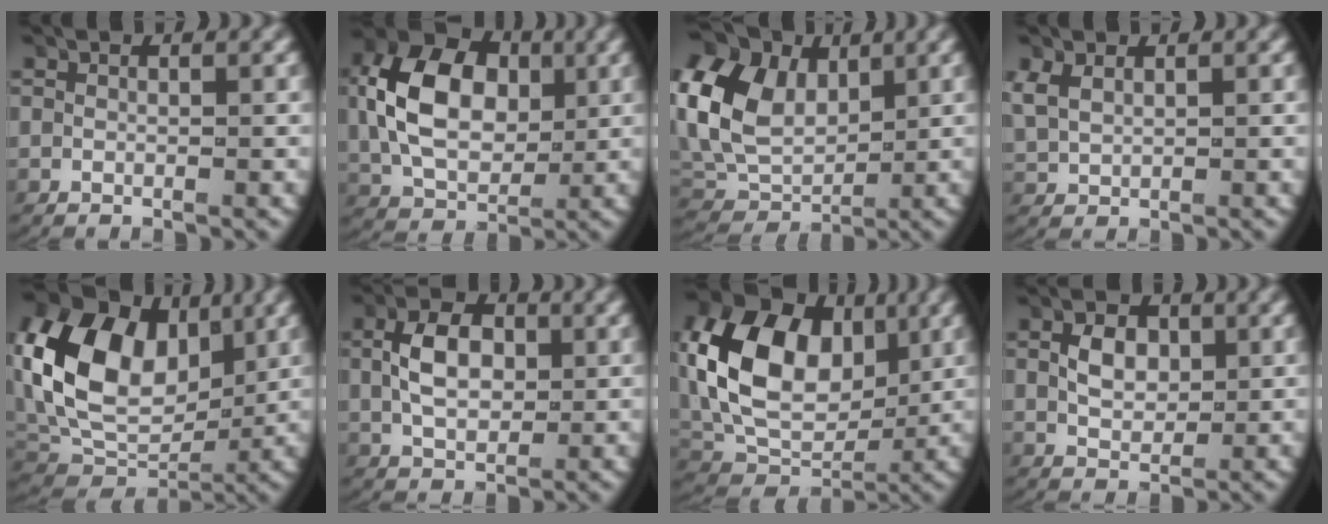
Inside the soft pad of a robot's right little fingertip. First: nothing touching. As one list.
[{"total": 8.9, "force": [1.2, 6.3, 6.2], "torque": [-0.130, 0.000, 0.020]}, {"total": 12.0, "force": [2.1, 9.9, 6.4], "torque": [-0.147, -0.003, 0.026]}, {"total": 2.3, "force": [0.9, 1.8, 1.1], "torque": [-0.037, 0.000, 0.026]}, {"total": 11.7, "force": [2.3, 8.3, 7.9], "torque": [-0.163, -0.008, 0.046]}, {"total": 4.4, "force": [0.3, 2.7, 3.4], "torque": [-0.061, 0.001, 0.009]}, {"total": 11.3, "force": [1.9, 8.0, 7.7], "torque": [-0.163, -0.006, 0.036]}, {"total": 3.0, "force": [0.4, 2.1, 2.1], "torque": [-0.038, -0.007, 0.013]}]